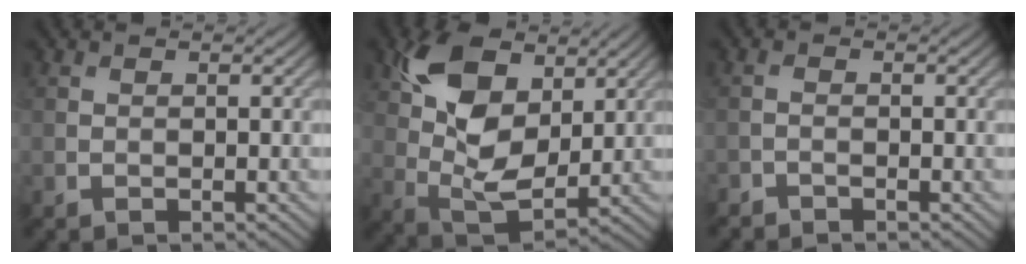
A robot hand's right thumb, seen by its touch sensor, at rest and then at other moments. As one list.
[{"total": 11.3, "force": [4.5, 6.4, 8.1], "torque": [-0.186, 0.004, 0.088]}, {"total": 1.2, "force": [-1.1, 0.3, 0.2], "torque": [-0.005, -0.001, -0.026]}]